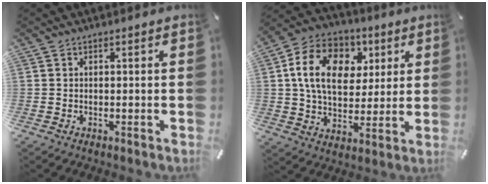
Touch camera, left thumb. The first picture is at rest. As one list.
[{"total": 16.3, "force": [4.3, 12.3, 9.8], "torque": [-0.182, 0.008, 0.079]}]